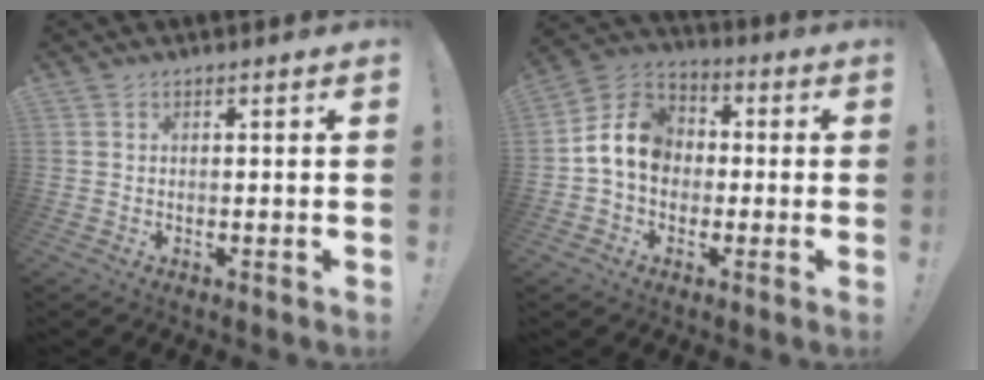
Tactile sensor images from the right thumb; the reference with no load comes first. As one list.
[{"total": 12.3, "force": [0.5, 9.9, 7.2], "torque": [-0.125, 0.017, 0.017]}]